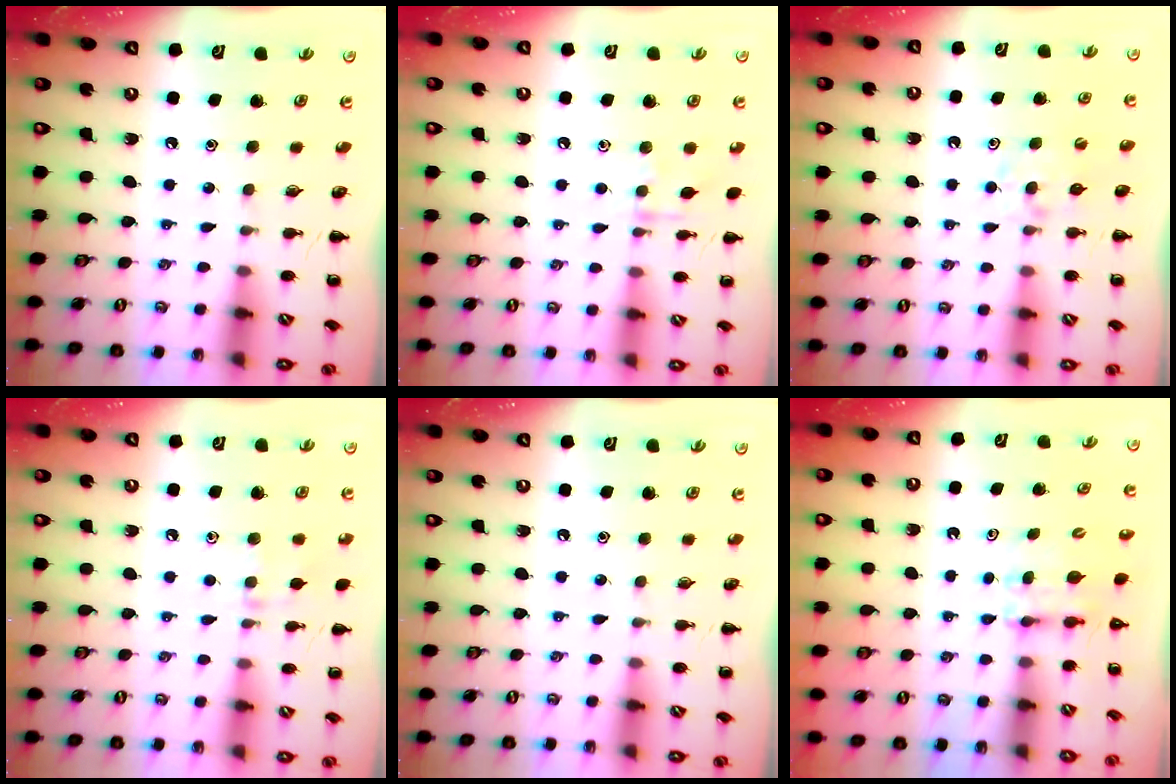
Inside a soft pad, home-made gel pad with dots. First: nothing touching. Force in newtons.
{"total": 6.5, "press": 6.5, "slide": 1.1}
{"total": 5.1, "press": 4.9, "slide": 1.4}
{"total": 6.8, "press": 6.4, "slide": 2.3}
{"total": 0.0}
{"total": 3.1, "press": 2.8, "slide": 1.2}